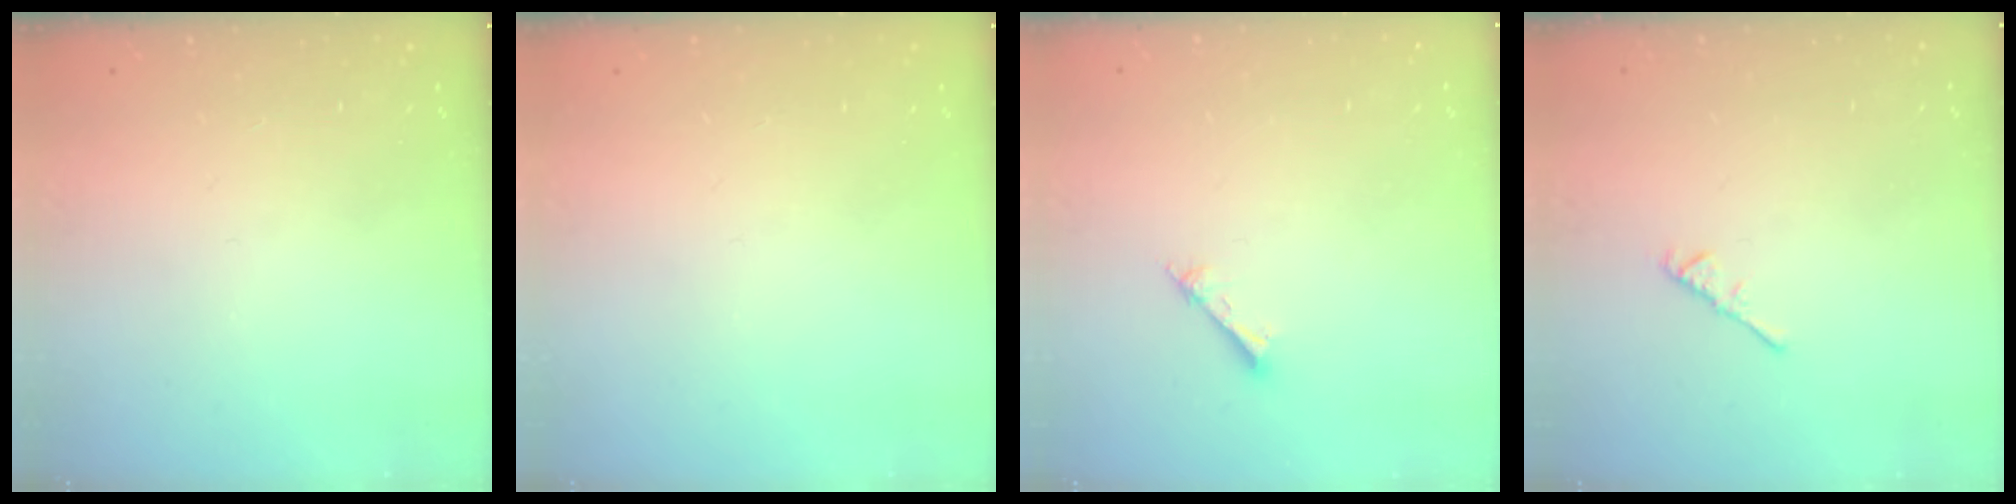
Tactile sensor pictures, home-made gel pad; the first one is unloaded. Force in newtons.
{"total": 0.0}
{"total": 1.5, "press": 1.5, "slide": 0.2}
{"total": 2.4, "press": 2.3, "slide": 0.6}